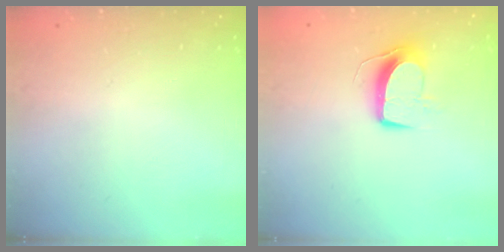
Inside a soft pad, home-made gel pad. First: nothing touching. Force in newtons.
{"total": 10.1, "press": 10.1, "slide": 0.1}